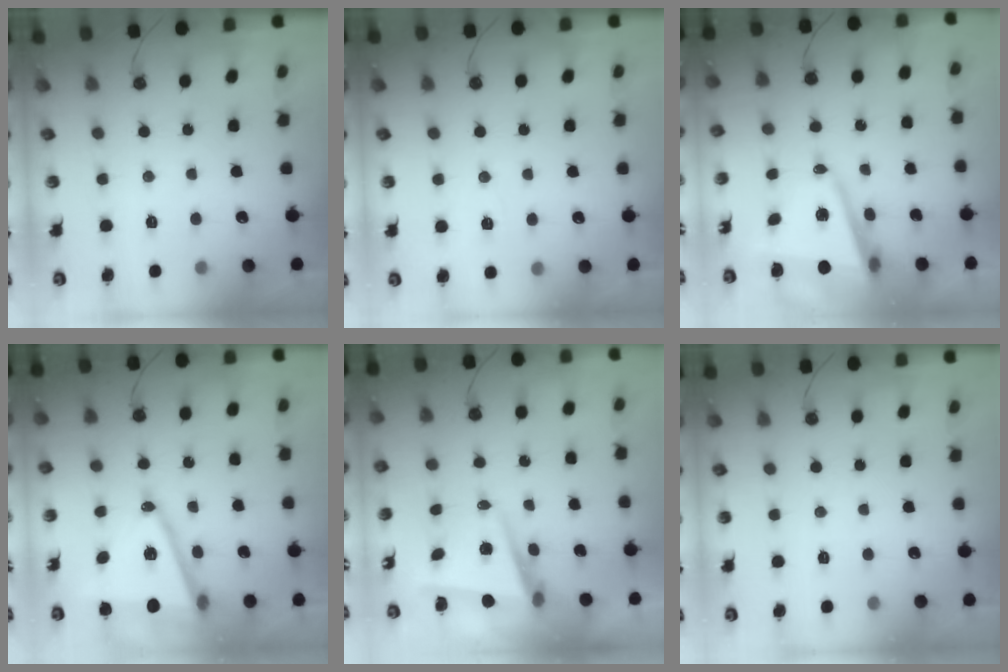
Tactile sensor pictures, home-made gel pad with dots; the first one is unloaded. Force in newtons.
{"total": 3.0, "press": 2.5, "slide": 1.6}
{"total": 10.6, "press": 10.4, "slide": 1.9}
{"total": 16.6, "press": 16.2, "slide": 3.6}
{"total": 6.6, "press": 6.4, "slide": 1.3}
{"total": 4.1, "press": 0.3, "slide": 4.1}